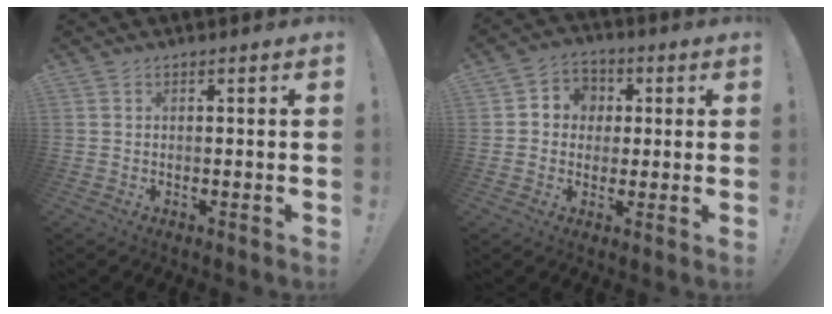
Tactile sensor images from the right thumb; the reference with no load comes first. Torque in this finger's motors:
{"motor_torque": [0.63, 0.76, 0.33, 0.15, -0.02]}